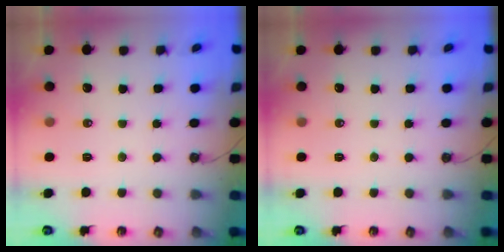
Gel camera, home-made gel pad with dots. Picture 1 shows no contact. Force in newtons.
{"total": 0.0}